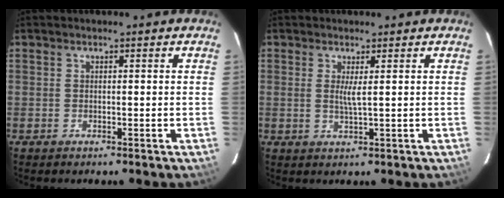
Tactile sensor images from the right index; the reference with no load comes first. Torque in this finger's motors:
{"motor_torque": [0.00, 0.05, -0.01, 0.04]}